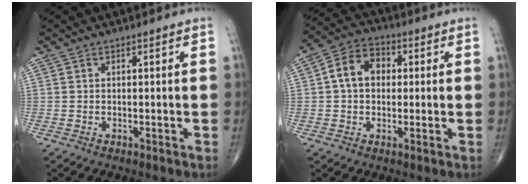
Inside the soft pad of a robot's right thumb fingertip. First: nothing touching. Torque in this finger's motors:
{"motor_torque": [0.02, 0.23, 0.27, 0.14, 0.07]}